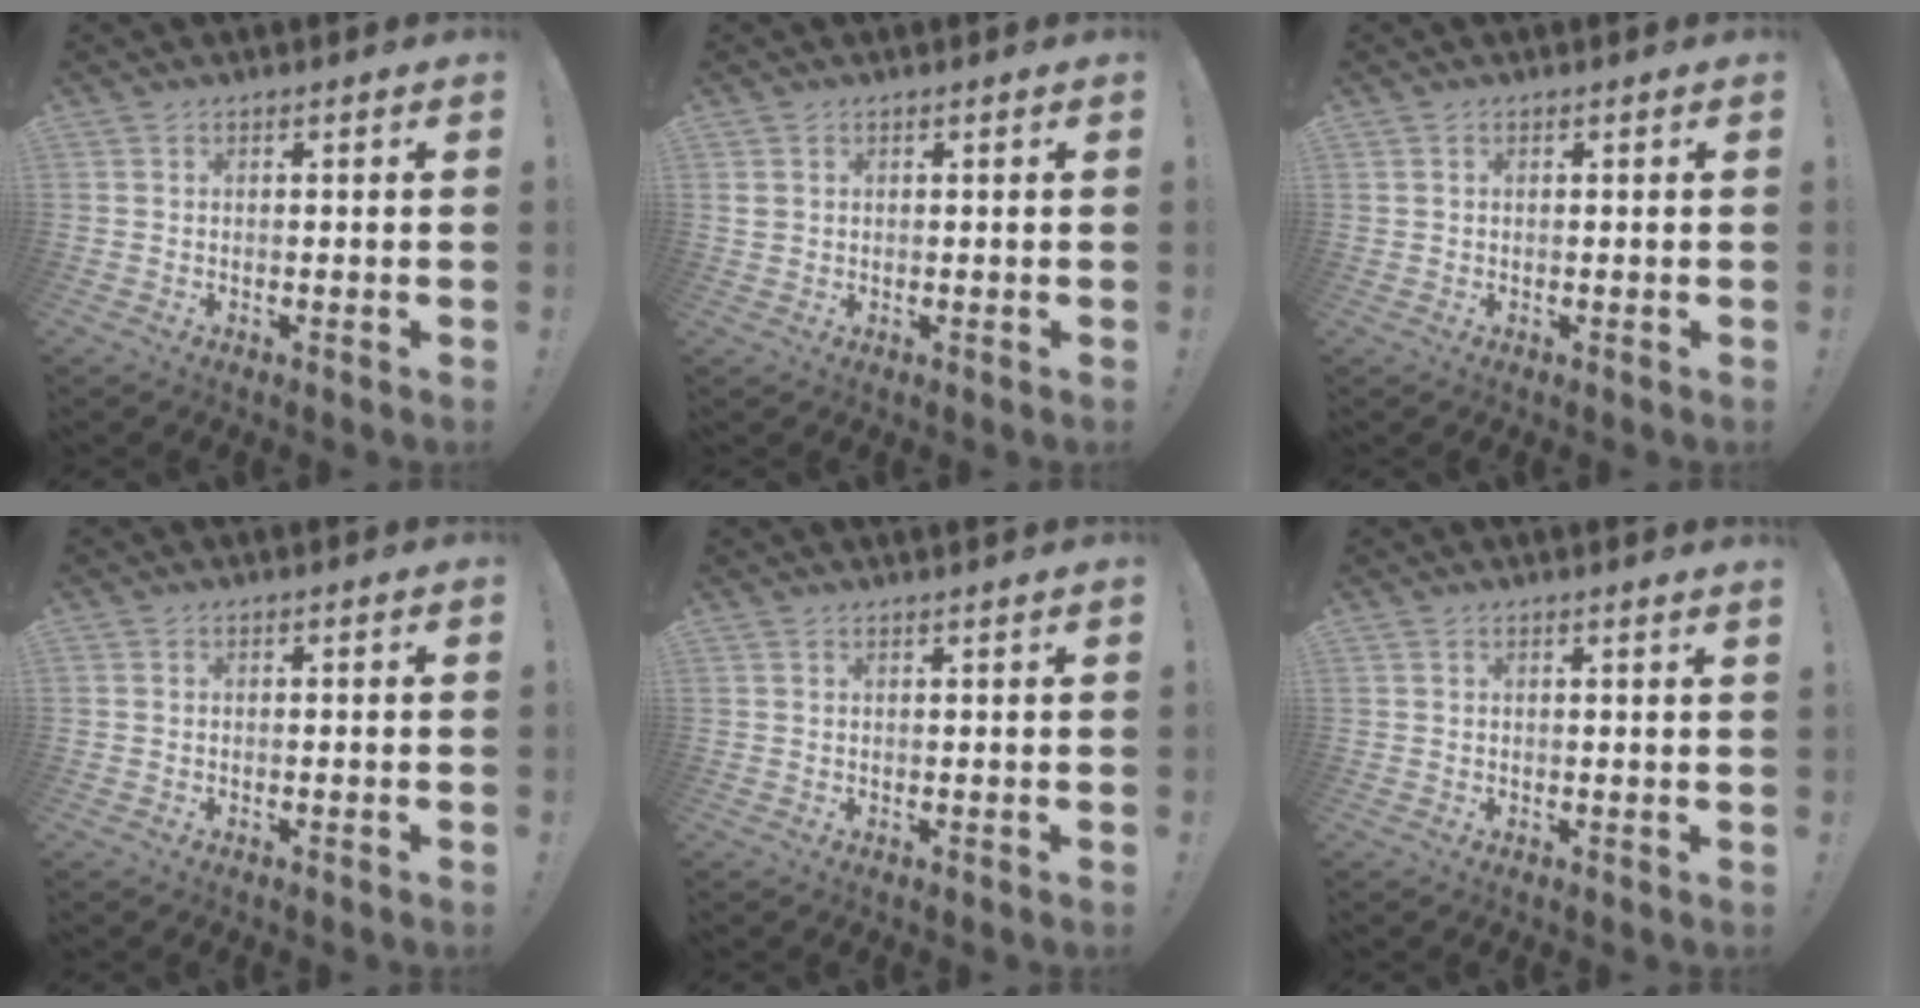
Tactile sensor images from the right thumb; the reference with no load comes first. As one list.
[{"total": 1.7, "force": [0.6, 1.3, 1.0], "torque": [-0.019, 0.005, 0.012]}, {"total": 0.5, "force": [0.2, 0.4, 0.1], "torque": [-0.006, 0.004, 0.005]}, {"total": 0.0}, {"total": 1.2, "force": [0.9, -0.6, 0.4], "torque": [-0.001, -0.006, 0.015]}, {"total": 1.5, "force": [1.1, -0.7, 0.7], "torque": [0.002, -0.012, 0.017]}]